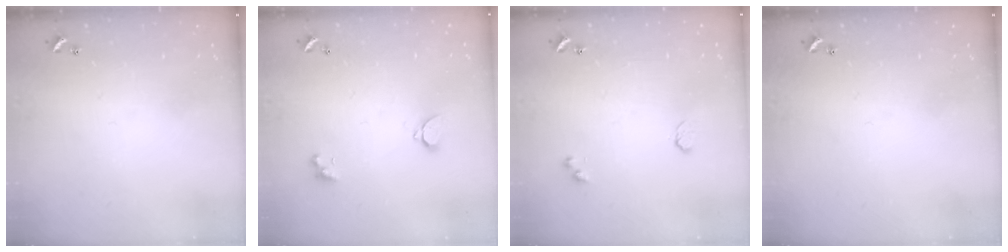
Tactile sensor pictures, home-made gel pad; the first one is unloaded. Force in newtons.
{"total": 2.1, "press": 1.8, "slide": 1.0}
{"total": 2.9, "press": 2.9, "slide": 0.5}
{"total": 0.0}